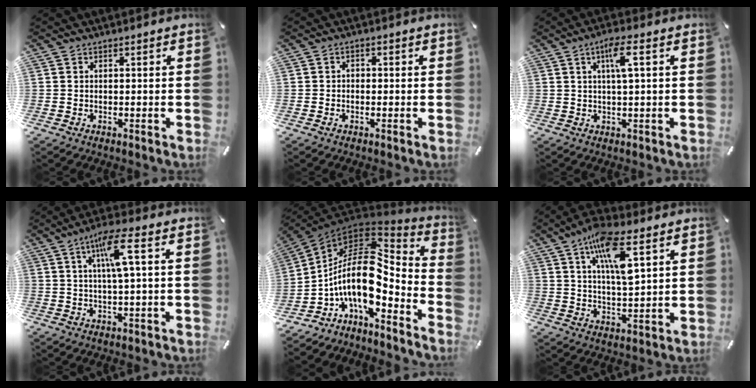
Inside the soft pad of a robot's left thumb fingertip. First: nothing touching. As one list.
[{"total": 1.2, "force": [-0.5, 0.9, 0.7], "torque": [-0.014, 0.004, -0.011]}, {"total": 5.8, "force": [1.8, 0.8, 5.4], "torque": [-0.110, 0.002, 0.026]}, {"total": 9.1, "force": [2.6, 1.1, 8.7], "torque": [-0.161, -0.001, 0.040]}, {"total": 18.0, "force": [-1.5, 8.7, 15.6], "torque": [-0.332, -0.036, -0.039]}, {"total": 12.2, "force": [6.2, 3.6, 9.9], "torque": [-0.178, -0.012, 0.106]}]